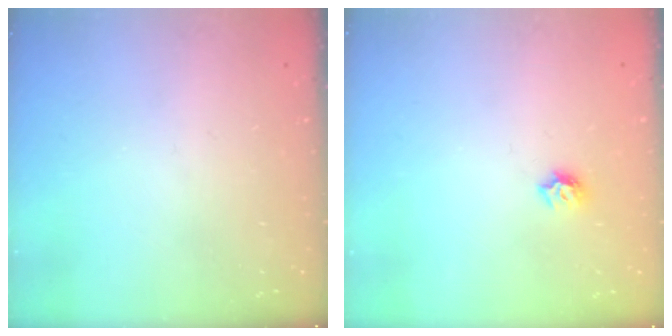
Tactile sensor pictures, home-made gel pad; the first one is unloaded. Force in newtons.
{"total": 5.7, "press": 5.6, "slide": 0.8}